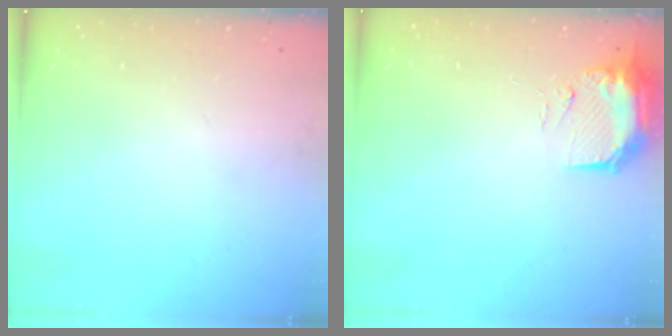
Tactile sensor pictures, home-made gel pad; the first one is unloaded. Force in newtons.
{"total": 11.0, "press": 9.6, "slide": 5.4}